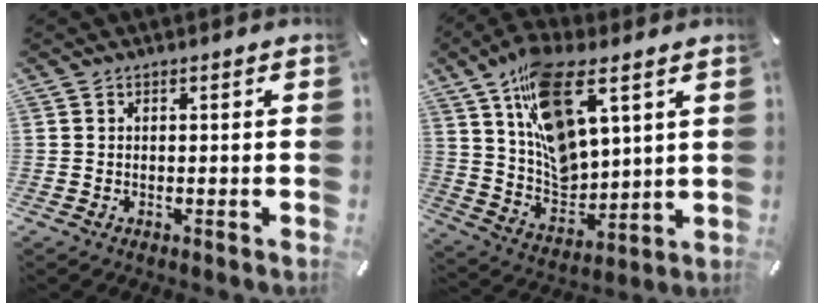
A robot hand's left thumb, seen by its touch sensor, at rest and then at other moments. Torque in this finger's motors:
{"motor_torque": [3.24, 1.77, 1.47, -1.30, 0.30]}